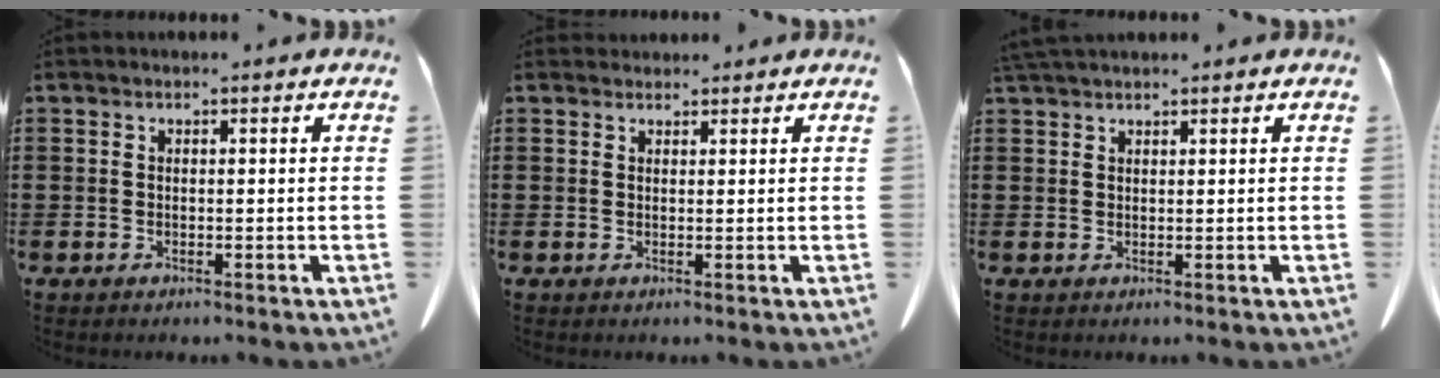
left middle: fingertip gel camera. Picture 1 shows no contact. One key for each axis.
{"total": 1.3, "fx": 1.3, "fy": 0.3, "fz": 0.0, "tx": -0.003, "ty": 0.000, "tz": 0.026}
{"total": 1.7, "fx": 1.6, "fy": 0.3, "fz": 0.7, "tx": -0.017, "ty": 0.000, "tz": 0.031}